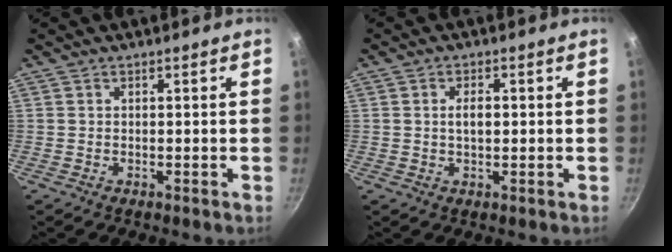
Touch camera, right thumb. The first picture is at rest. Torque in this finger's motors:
{"motor_torque": [-0.32, 0.13, 0.00, 0.25, -0.01]}